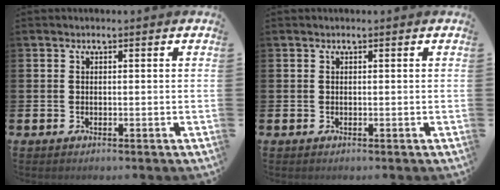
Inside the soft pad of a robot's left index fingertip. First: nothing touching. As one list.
[{"total": 0.0}]